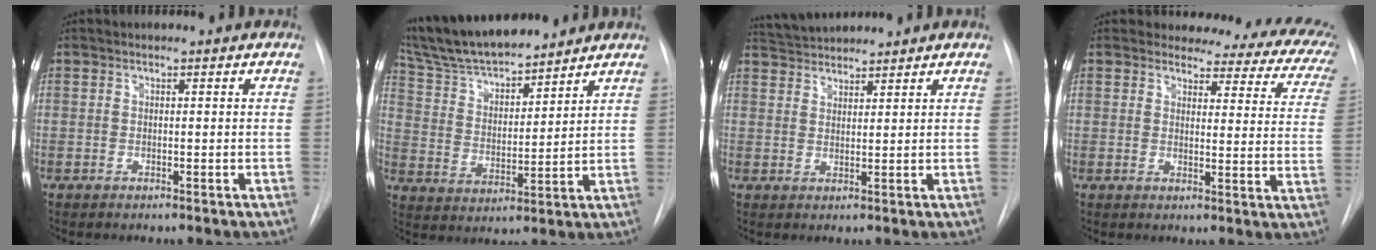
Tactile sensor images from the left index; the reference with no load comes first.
{"total": 14.2, "force": [12.9, 2.1, 5.5], "torque": [-0.104, 0.019, 0.236]}
{"total": 4.3, "force": [4.3, 0.0, 0.2], "torque": [-0.011, 0.025, 0.082]}
{"total": 15.5, "force": [13.7, 5.3, 4.8], "torque": [-0.024, -0.047, 0.119]}